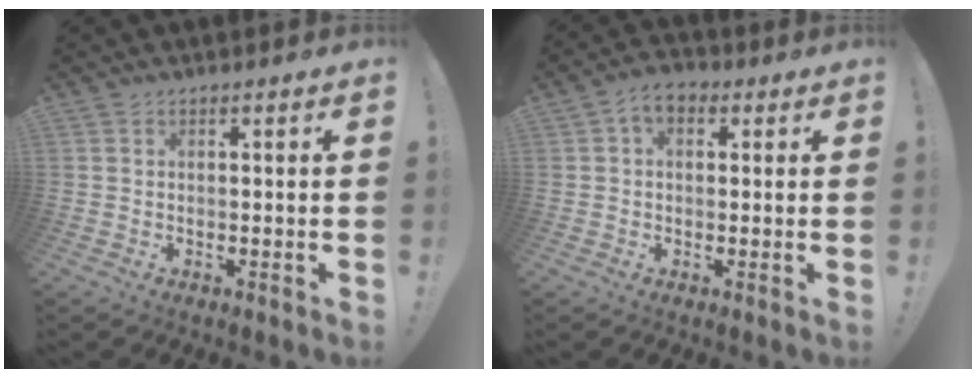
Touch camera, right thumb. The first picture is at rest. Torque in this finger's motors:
{"motor_torque": [0.37, 1.34, 0.21, -0.10, 0.01]}